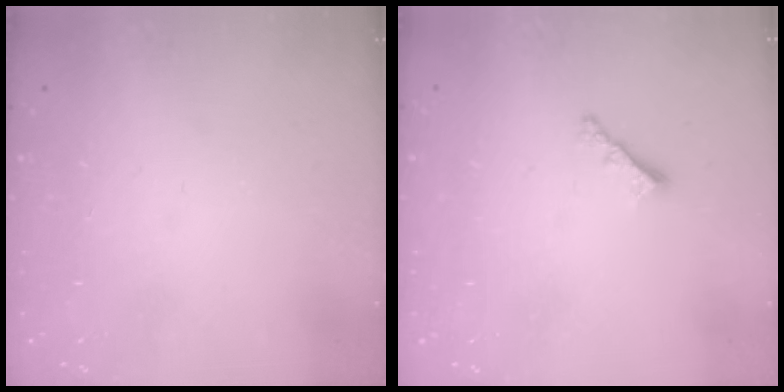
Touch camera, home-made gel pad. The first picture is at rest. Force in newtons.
{"total": 2.2, "press": 2.2, "slide": 0.5}